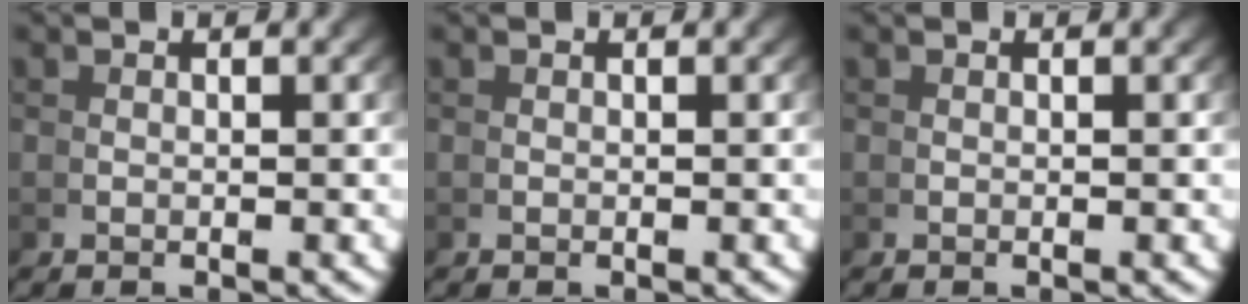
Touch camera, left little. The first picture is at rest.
{"total": 0.0}
{"total": 0.0}